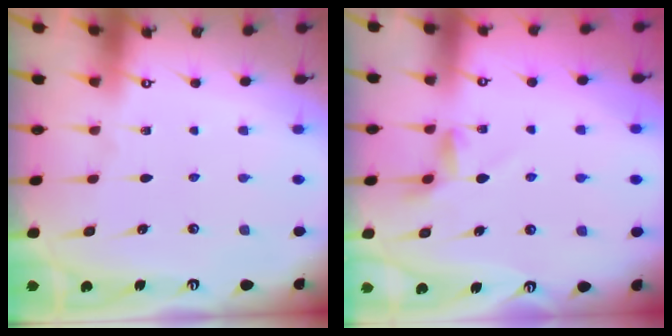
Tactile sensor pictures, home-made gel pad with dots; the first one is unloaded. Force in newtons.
{"total": 2.5, "press": 2.4, "slide": 0.3}